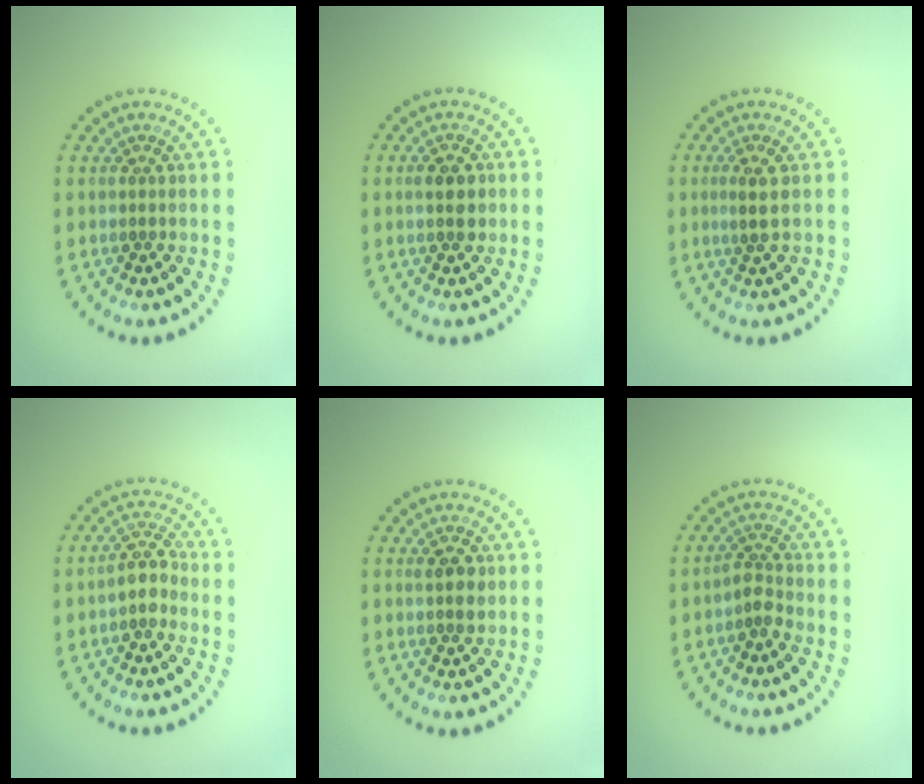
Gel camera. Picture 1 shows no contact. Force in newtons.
{"total": 2.5, "press": 2.5, "slide": 0.2}
{"total": 1.7, "press": 1.4, "slide": 0.9}
{"total": 2.3, "press": 2.0, "slide": 1.2}
{"total": 1.7, "press": 1.7, "slide": 0.3}
{"total": 1.8, "press": 1.3, "slide": 1.2}